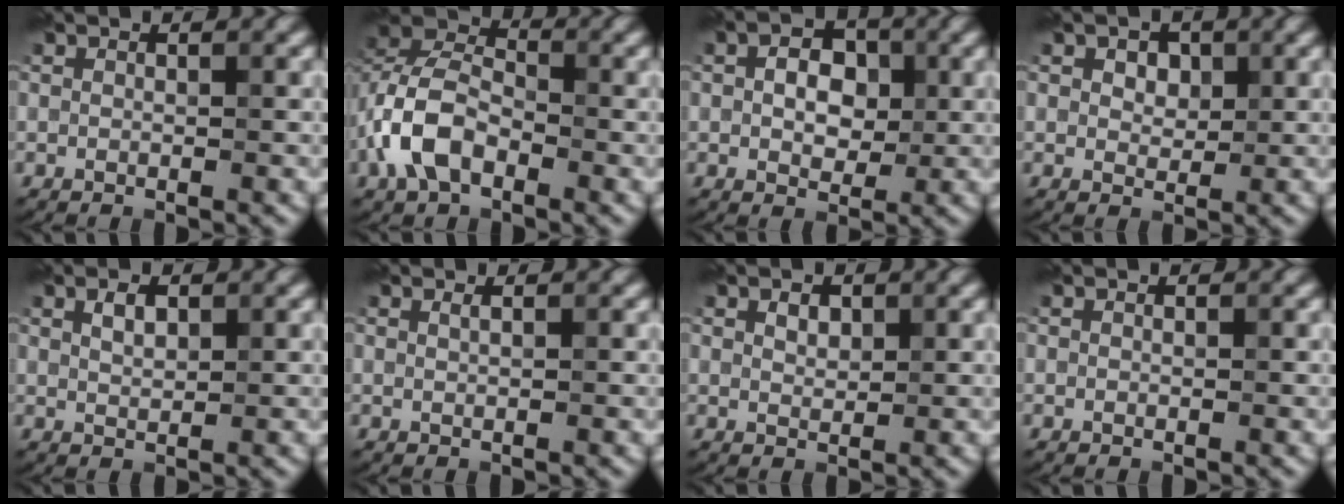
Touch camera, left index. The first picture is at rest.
{"total": 6.3, "force": [-2.5, 3.9, 4.2], "torque": [-0.091, 0.009, -0.058]}
{"total": 3.5, "force": [0.4, 2.4, 2.5], "torque": [-0.040, 0.003, -0.001]}
{"total": 2.2, "force": [1.1, 1.4, 1.2], "torque": [-0.018, 0.003, 0.011]}
{"total": 1.4, "force": [0.9, 0.5, 0.9], "torque": [-0.017, 0.001, 0.018]}
{"total": 0.6, "force": [0.4, 0.0, 0.4], "torque": [-0.010, 0.001, 0.008]}
{"total": 1.2, "force": [0.9, 0.6, 0.6], "torque": [-0.009, 0.000, 0.015]}
{"total": 0.0}